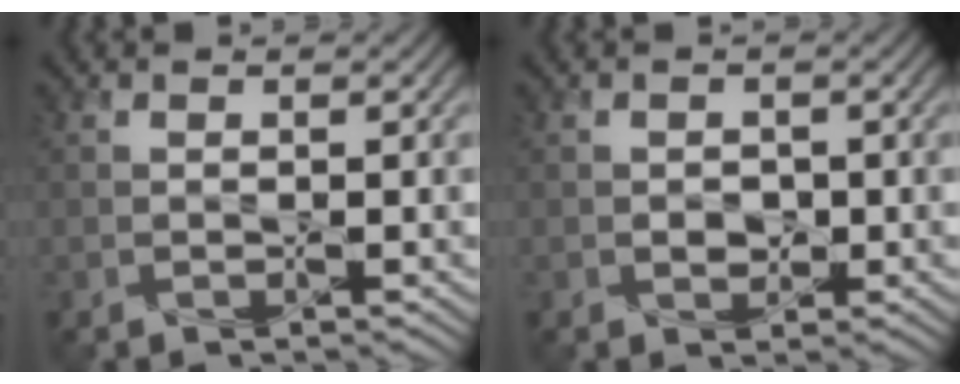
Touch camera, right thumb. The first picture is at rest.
{"total": 1.7, "force": [-0.3, 1.4, 0.8], "torque": [-0.017, -0.006, -0.006]}